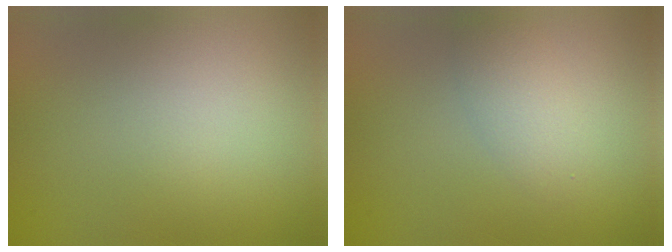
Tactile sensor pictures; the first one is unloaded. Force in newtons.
{"total": 2.2, "press": 2.2, "slide": 0.2}